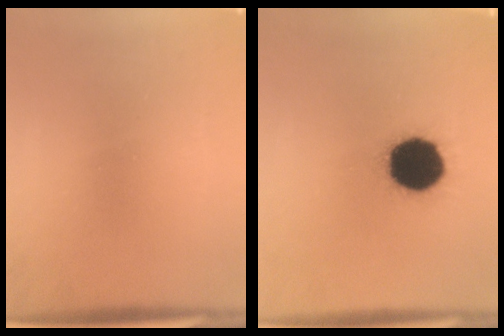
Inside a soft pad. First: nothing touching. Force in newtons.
{"total": 18.4}